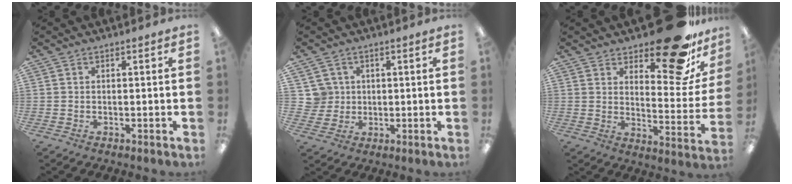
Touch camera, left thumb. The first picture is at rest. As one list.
[{"total": 5.3, "force": [1.7, 5.0, 0.2], "torque": [-0.009, 0.005, 0.033]}, {"total": 20.0, "force": [14.1, 7.1, 12.2], "torque": [-0.154, -0.100, 0.230]}]